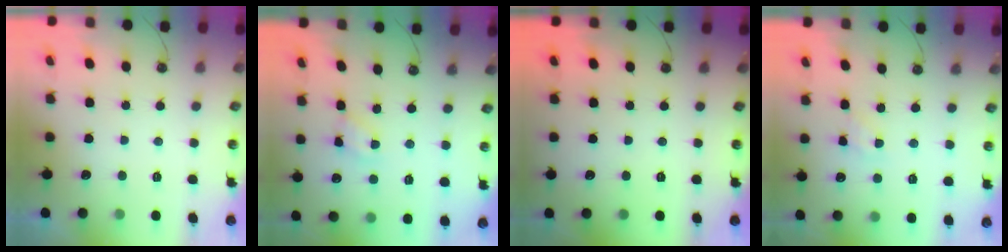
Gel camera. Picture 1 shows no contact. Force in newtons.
{"total": 3.1, "press": 3.1, "slide": 0.4}
{"total": 0.0}
{"total": 4.2, "press": 4.1, "slide": 0.5}